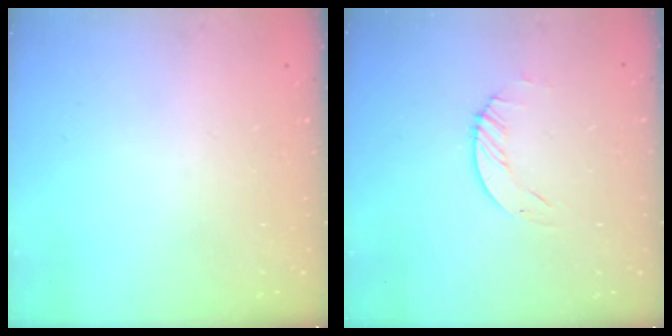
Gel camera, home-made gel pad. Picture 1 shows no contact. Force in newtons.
{"total": 1.2, "press": 1.2, "slide": 0.2}